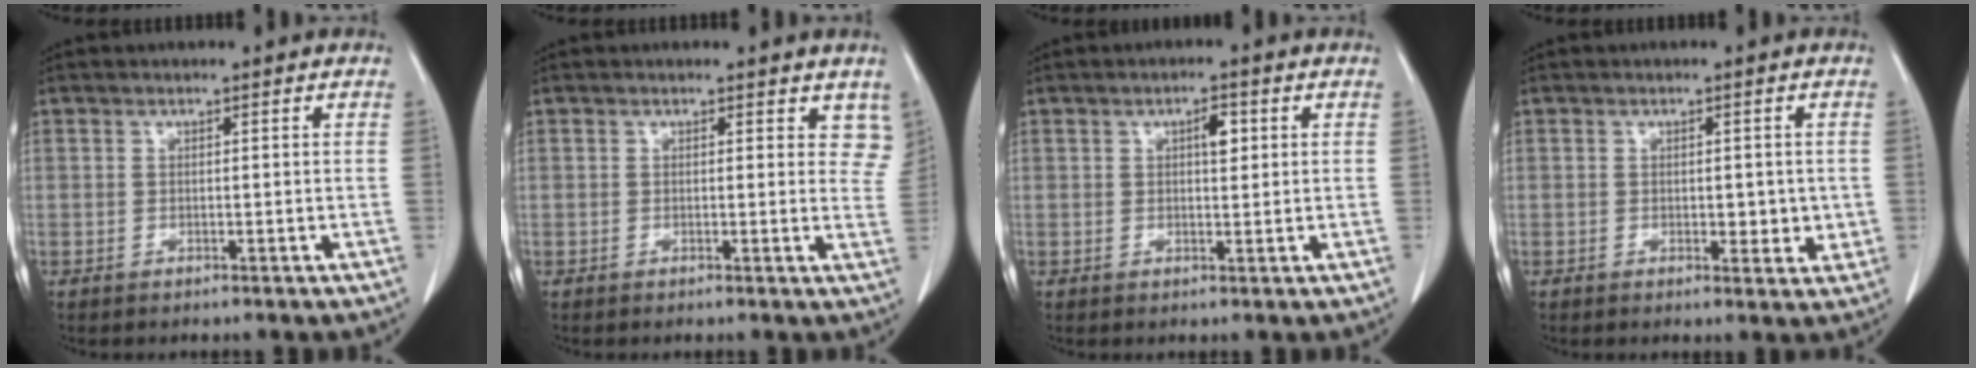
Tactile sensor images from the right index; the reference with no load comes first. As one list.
[{"total": 4.5, "force": [3.6, 2.3, 1.6], "torque": [0.004, -0.009, 0.025]}, {"total": 2.6, "force": [0.8, 1.0, 2.3], "torque": [-0.037, 0.001, 0.012]}, {"total": 3.3, "force": [-0.1, 1.9, 2.7], "torque": [-0.021, -0.001, 0.006]}]